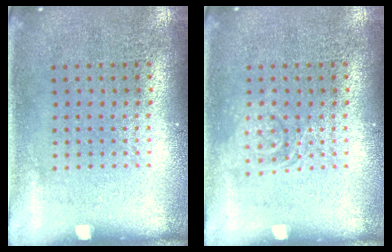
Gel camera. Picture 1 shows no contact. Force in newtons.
{"total": 1.6, "press": 1.6, "slide": 0.3}